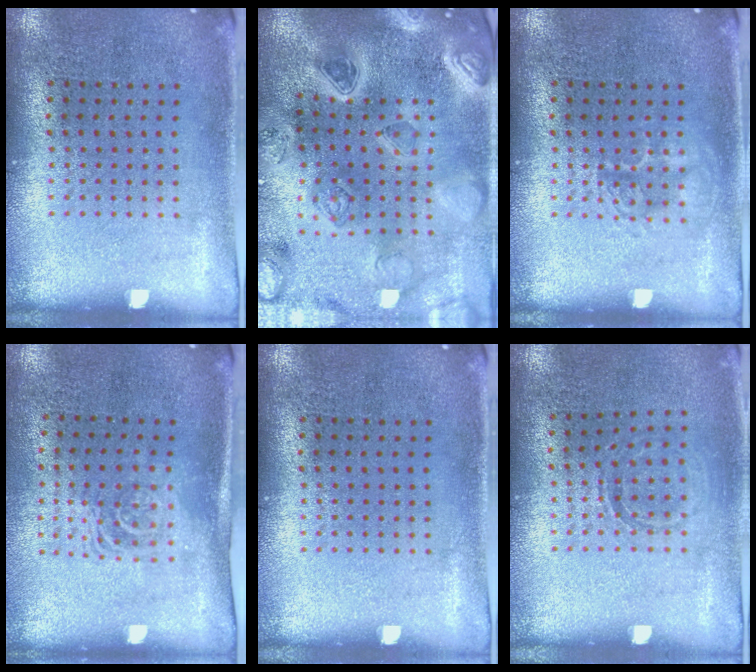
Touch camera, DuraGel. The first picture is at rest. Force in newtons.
{"total": 5.2, "press": 4.4, "slide": 2.8}
{"total": 1.7, "press": 1.6, "slide": 0.3}
{"total": 1.6, "press": 1.3, "slide": 1.0}
{"total": 0.0}
{"total": 0.8, "press": 0.8, "slide": 0.3}